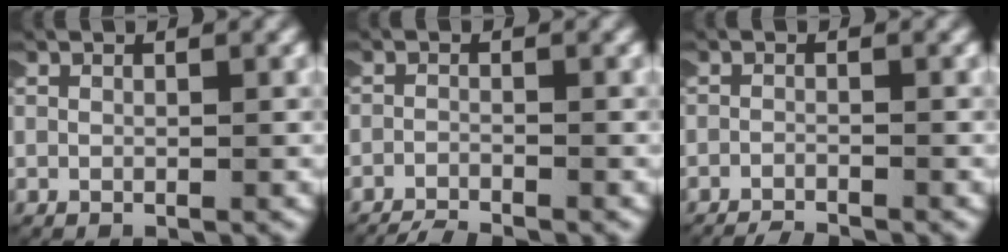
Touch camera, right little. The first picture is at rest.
{"total": 4.3, "force": [-4.2, 0.8, 0.4], "torque": [-0.015, -0.017, -0.064]}
{"total": 3.7, "force": [-3.6, 0.6, 0.3], "torque": [-0.010, -0.014, -0.054]}